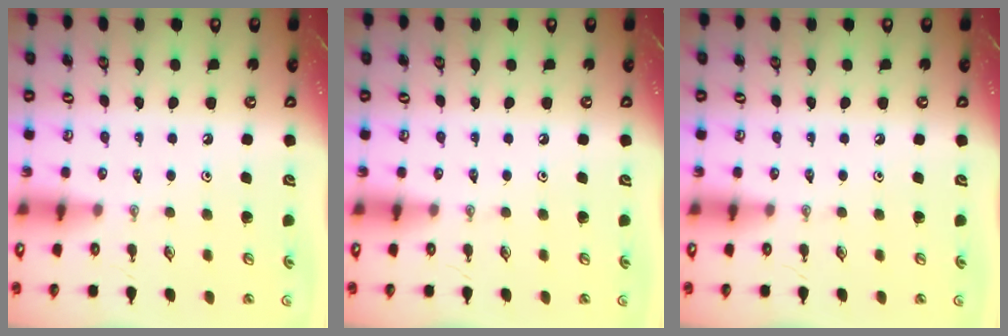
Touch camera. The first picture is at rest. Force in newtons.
{"total": 0.0}
{"total": 0.0}